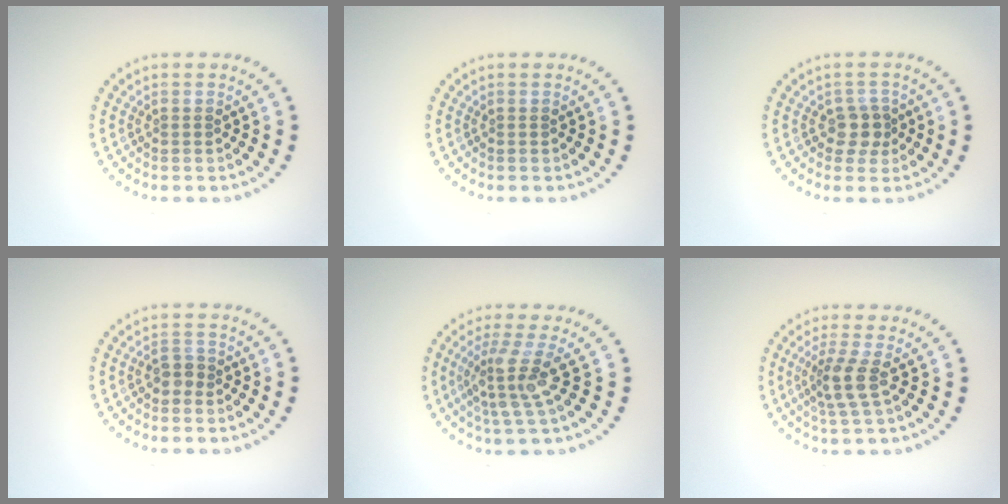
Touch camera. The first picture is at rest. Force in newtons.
{"total": 0.0}
{"total": 2.1, "press": 1.8, "slide": 1.1}
{"total": 1.5, "press": 1.4, "slide": 0.6}
{"total": 3.6, "press": 2.6, "slide": 2.6}
{"total": 2.6, "press": 2.0, "slide": 1.7}